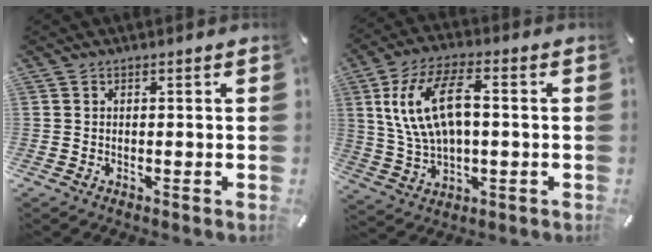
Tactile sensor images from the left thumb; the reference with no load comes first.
{"total": 13.6, "force": [2.5, 7.4, 11.1], "torque": [-0.238, 0.009, 0.045]}